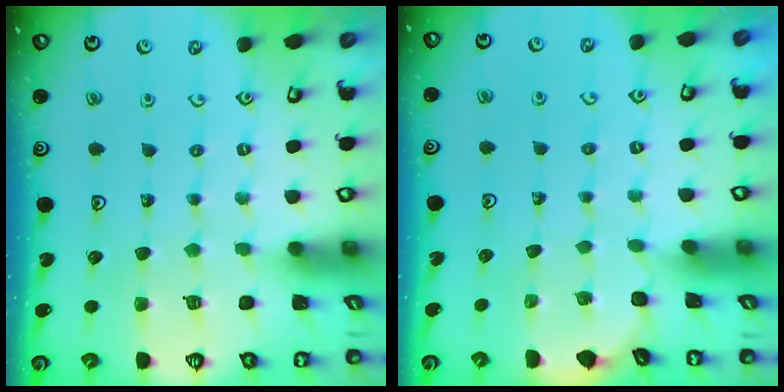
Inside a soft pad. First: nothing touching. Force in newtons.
{"total": 0.9, "press": 0.9, "slide": 0.1}